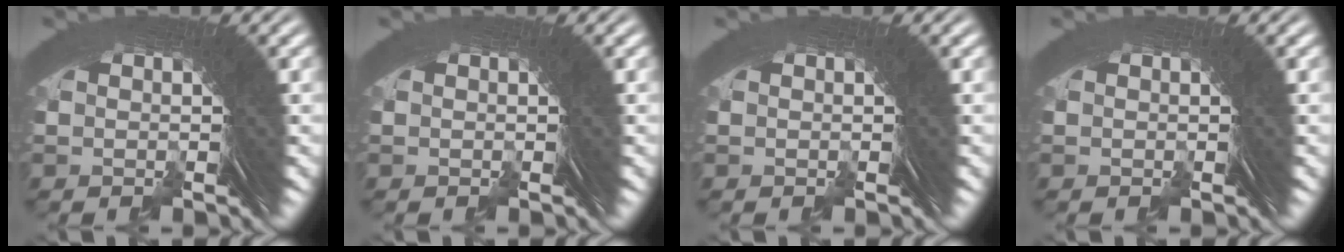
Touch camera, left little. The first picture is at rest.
{"total": 0.0}
{"total": 0.0}
{"total": 0.0}